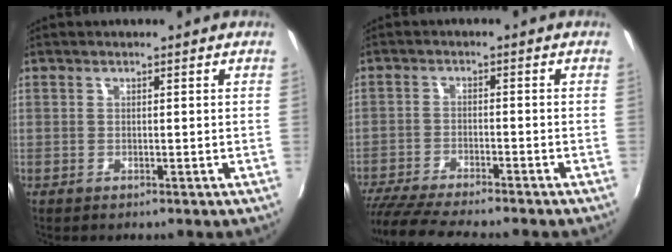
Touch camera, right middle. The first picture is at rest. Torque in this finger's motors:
{"motor_torque": [1.03, -1.10, 0.28, 0.07]}